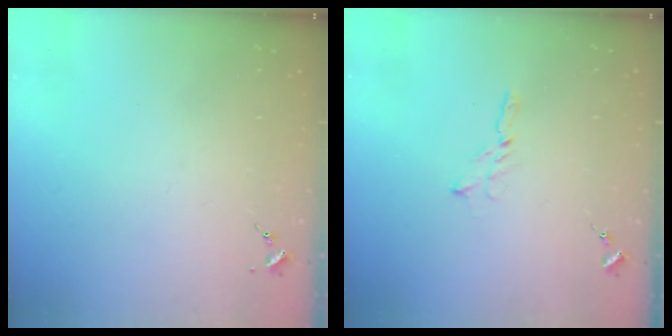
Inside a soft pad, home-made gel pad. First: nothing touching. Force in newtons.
{"total": 4.0, "press": 4.0, "slide": 0.2}